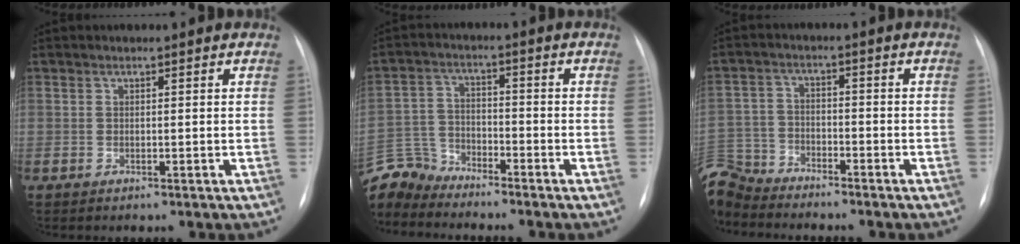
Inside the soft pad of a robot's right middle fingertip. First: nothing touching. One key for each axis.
{"total": 7.6, "fx": -7.5, "fy": 1.3, "fz": -0.7, "tx": 0.008, "ty": 0.010, "tz": -0.152}
{"total": 9.8, "fx": -9.3, "fy": 2.9, "fz": 1.2, "tx": -0.041, "ty": 0.006, "tz": -0.182}